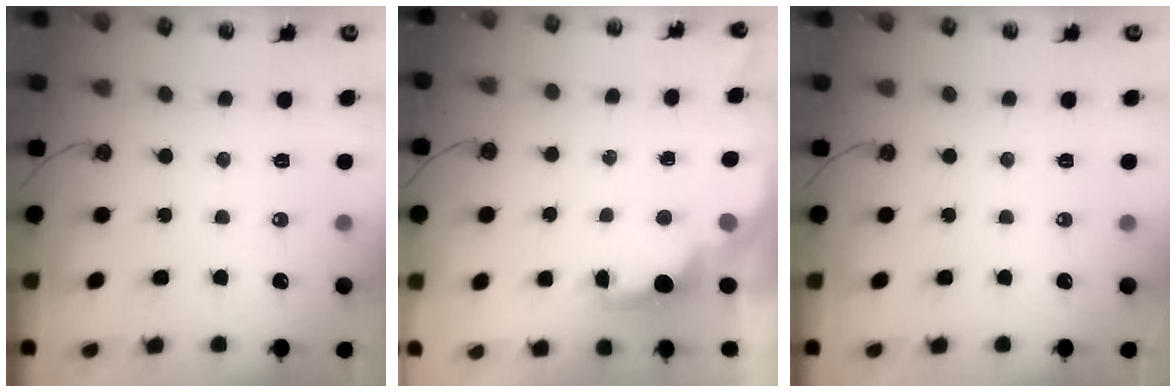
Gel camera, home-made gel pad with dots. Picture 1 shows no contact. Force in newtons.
{"total": 2.1, "press": 1.9, "slide": 0.8}
{"total": 0.0}